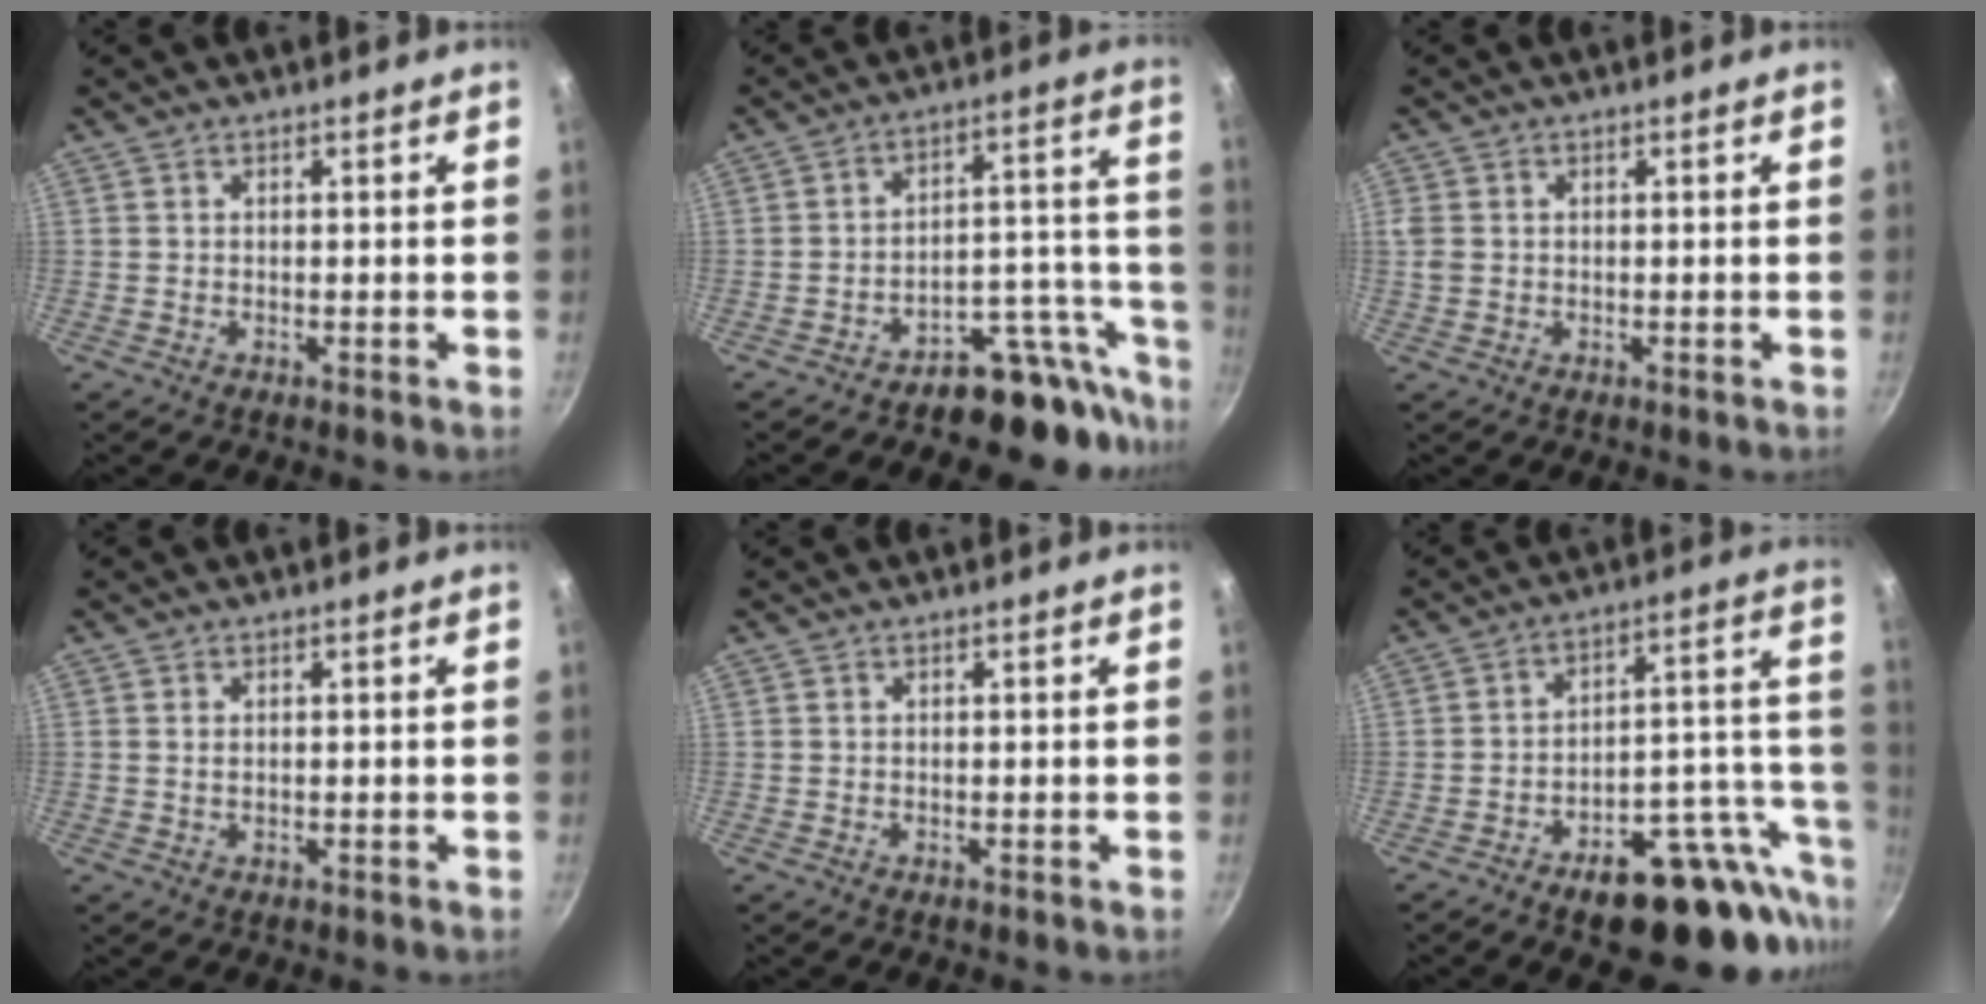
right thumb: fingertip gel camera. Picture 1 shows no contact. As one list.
[{"total": 13.5, "force": [-11.3, 5.7, 4.6], "torque": [0.017, 0.116, -0.171]}, {"total": 2.6, "force": [0.2, 2.2, 1.4], "torque": [-0.027, 0.001, 0.004]}, {"total": 0.9, "force": [0.2, 0.6, 0.7], "torque": [-0.012, 0.001, 0.003]}, {"total": 0.0}, {"total": 22.4, "force": [-11.5, 10.4, 16.1], "torque": [-0.149, 0.065, -0.155]}]